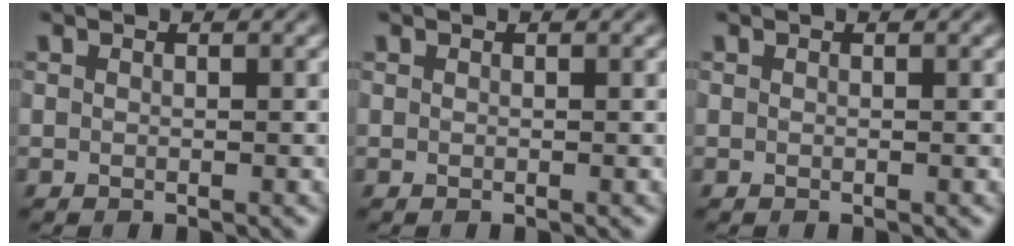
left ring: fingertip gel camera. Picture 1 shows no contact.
{"total": 0.0}
{"total": 0.0}